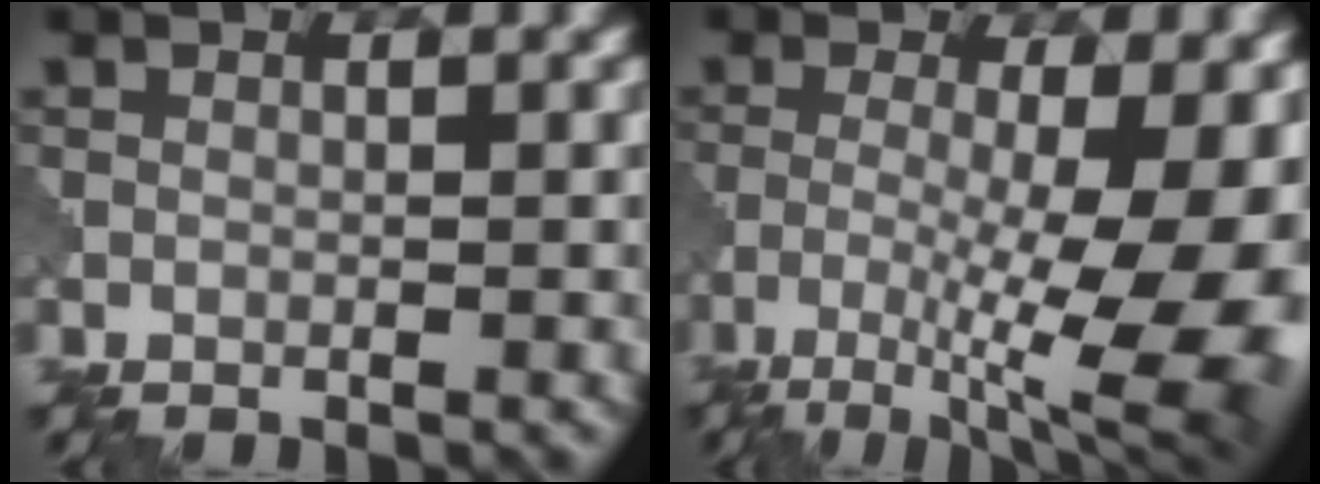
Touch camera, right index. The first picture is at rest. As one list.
[{"total": 12.3, "force": [-3.3, 4.0, 11.1], "torque": [-0.177, -0.014, -0.044]}]